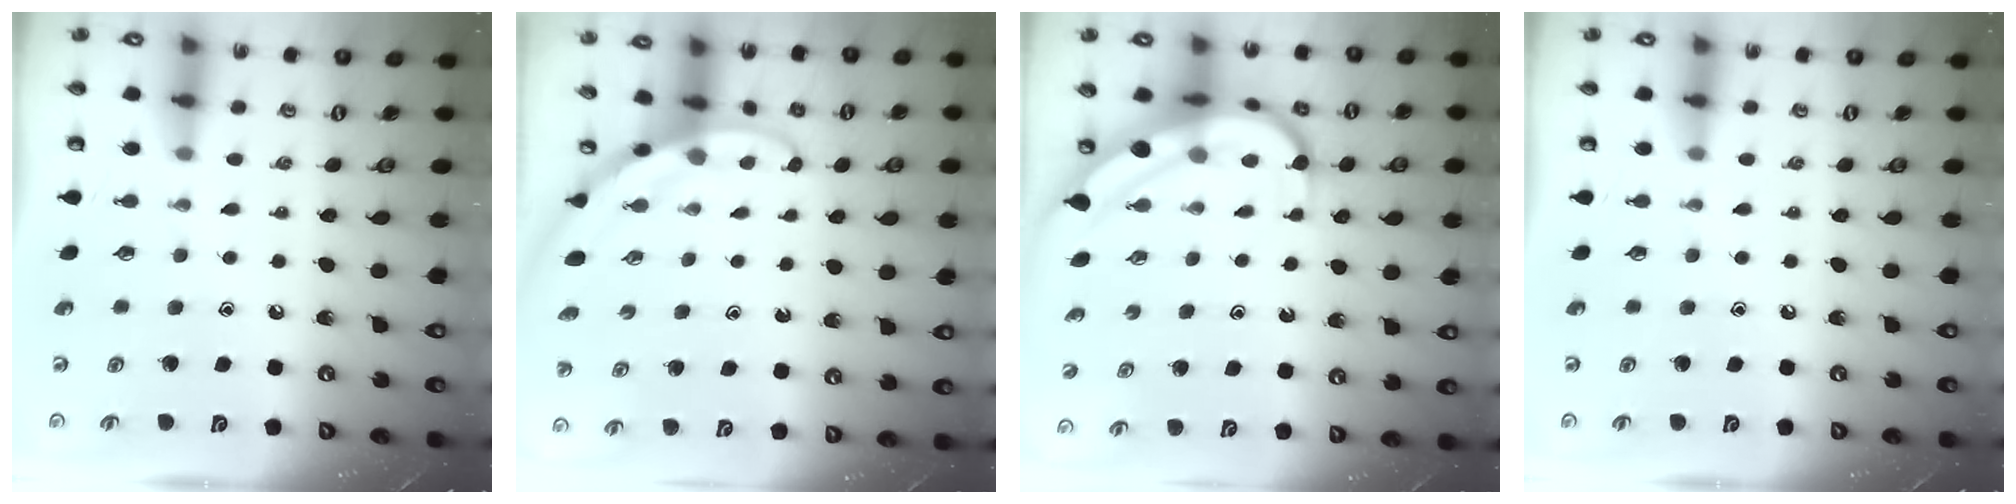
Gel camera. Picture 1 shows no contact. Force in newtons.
{"total": 3.0, "press": 3.0, "slide": 0.1}
{"total": 8.2, "press": 8.2, "slide": 0.6}
{"total": 0.0}